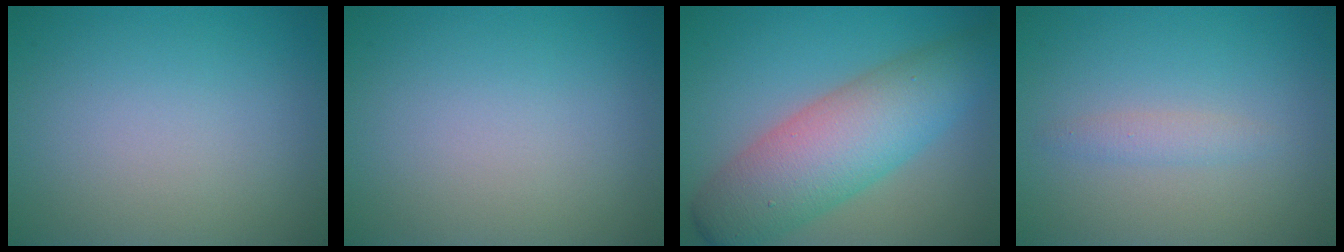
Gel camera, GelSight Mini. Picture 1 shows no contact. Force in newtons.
{"total": 0.0}
{"total": 8.4, "press": 8.4, "slide": 0.1}
{"total": 1.2, "press": 1.2, "slide": 0.0}